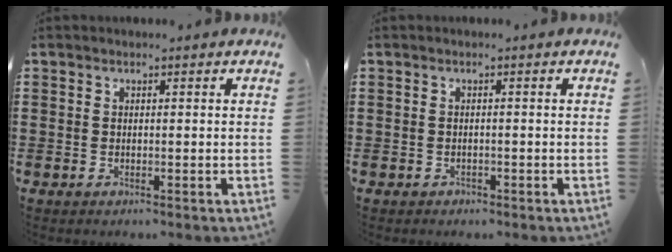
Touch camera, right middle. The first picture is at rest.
{"total": 0.5, "force": [-0.4, 0.3, 0.0], "torque": [-0.002, 0.002, -0.010]}